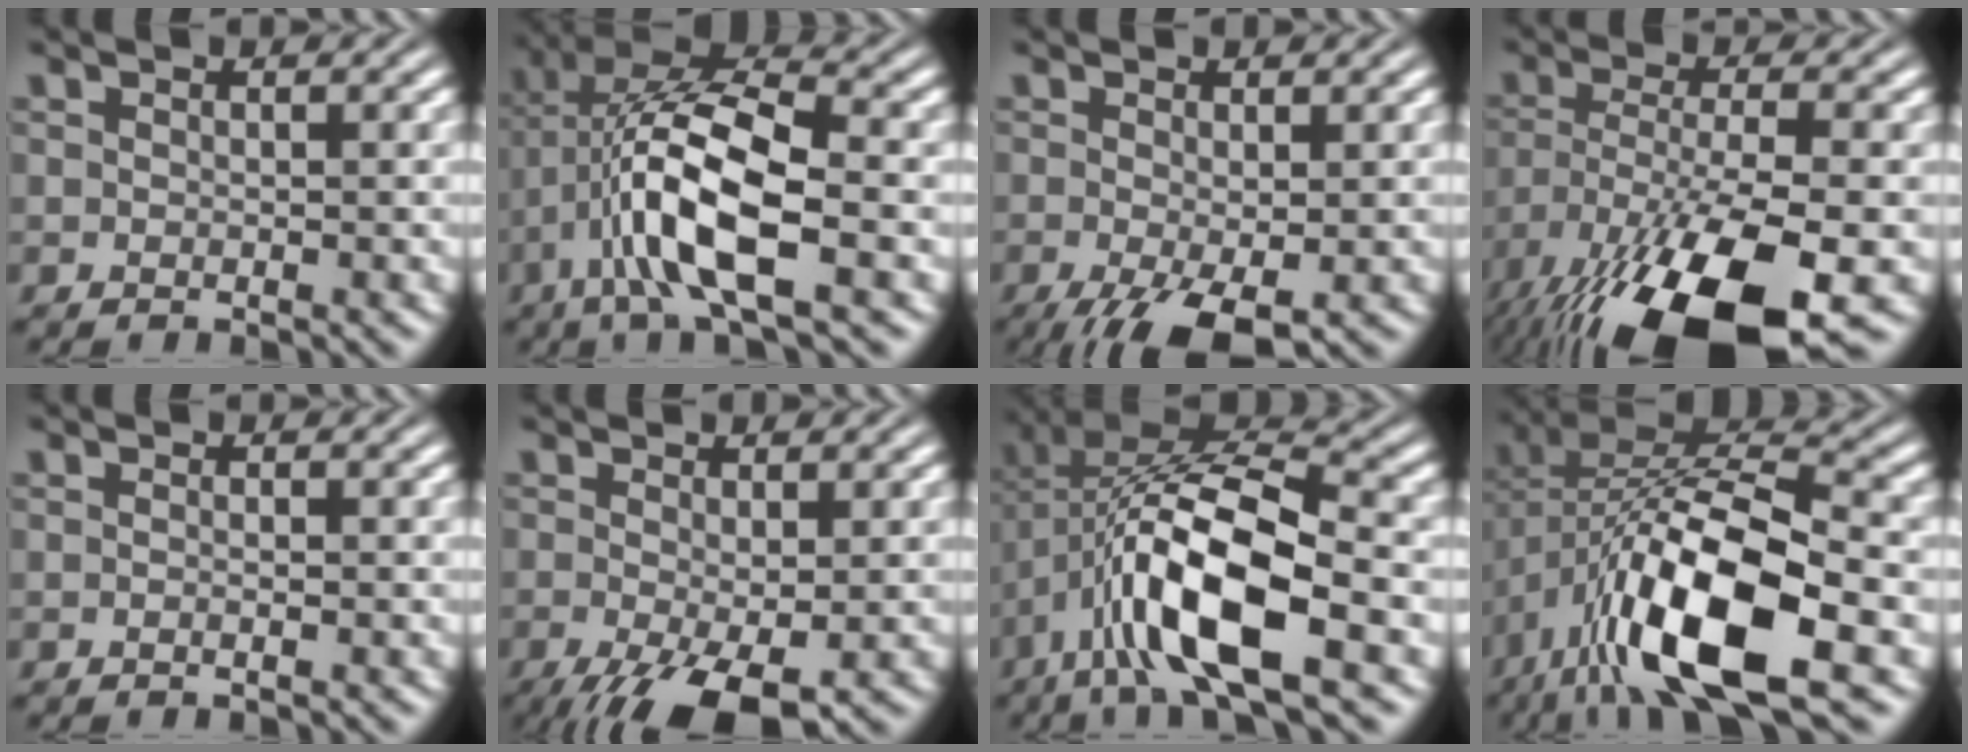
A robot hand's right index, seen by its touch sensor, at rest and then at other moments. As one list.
[{"total": 10.0, "force": [0.2, 5.0, 8.6], "torque": [-0.167, -0.023, 0.007]}, {"total": 5.5, "force": [-3.1, 2.3, 4.0], "torque": [-0.082, -0.042, -0.027]}, {"total": 11.1, "force": [-4.7, 5.0, 8.8], "torque": [-0.174, -0.055, -0.044]}, {"total": 0.6, "force": [-0.5, -0.1, 0.4], "torque": [-0.011, 0.000, -0.009]}, {"total": 6.4, "force": [-3.5, 2.6, 4.7], "torque": [-0.096, -0.046, -0.032]}, {"total": 11.6, "force": [-0.6, 6.3, 9.7], "torque": [-0.185, -0.023, -0.004]}, {"total": 12.7, "force": [-2.7, 6.9, 10.3], "torque": [-0.196, -0.040, -0.028]}]